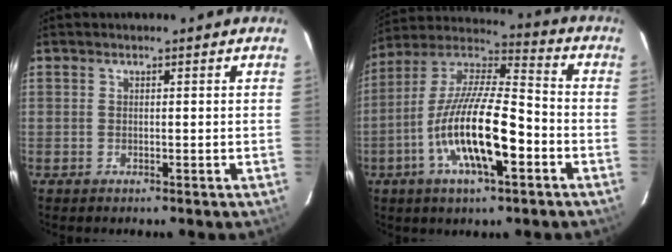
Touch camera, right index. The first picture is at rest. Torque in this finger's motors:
{"motor_torque": [1.97, -0.17, 1.05, 0.21]}